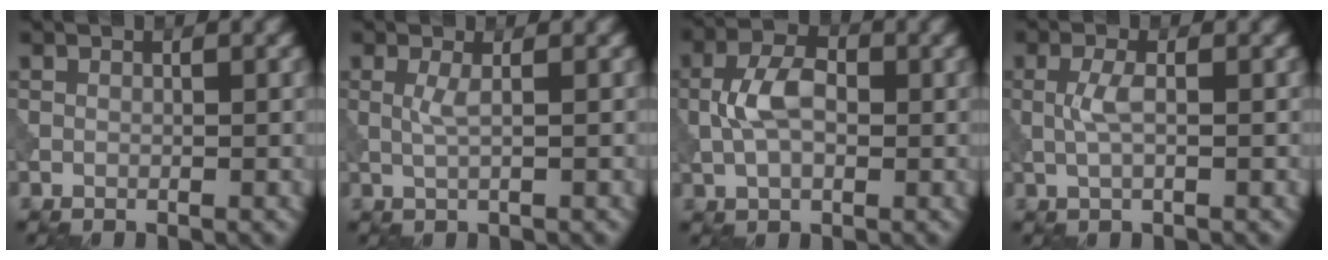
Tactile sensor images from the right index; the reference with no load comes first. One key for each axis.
{"total": 1.4, "fx": 0.1, "fy": 0.2, "fz": 1.4, "tx": -0.030, "ty": 0.001, "tz": 0.000}
{"total": 4.8, "fx": 0.0, "fy": 2.8, "fz": 3.8, "tx": -0.080, "ty": 0.008, "tz": -0.005}
{"total": 2.0, "fx": 0.0, "fy": 0.5, "fz": 1.9, "tx": -0.044, "ty": 0.003, "tz": -0.002}